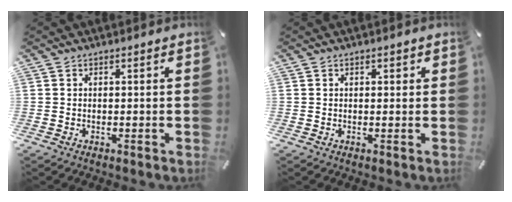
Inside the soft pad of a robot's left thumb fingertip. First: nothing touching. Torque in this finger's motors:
{"motor_torque": [-0.10, -0.34, -0.02, 0.07, -0.02]}